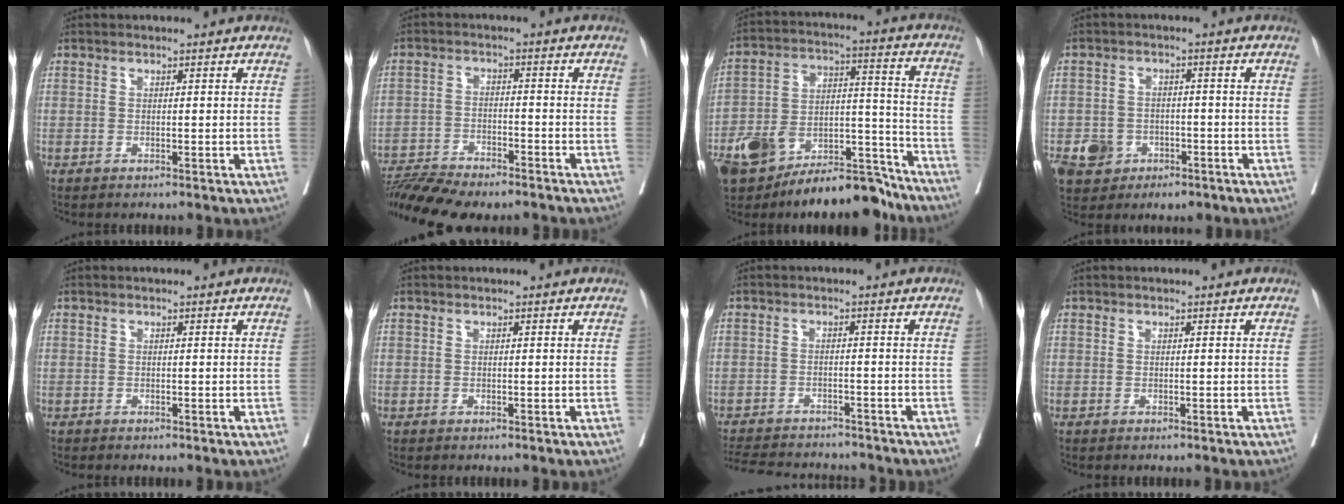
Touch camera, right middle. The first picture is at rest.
{"total": 12.0, "force": [-10.8, 1.9, 5.0], "torque": [-0.081, 0.004, -0.171]}
{"total": 19.3, "force": [-14.9, 7.0, 10.1], "torque": [-0.172, 0.037, -0.251]}
{"total": 8.1, "force": [-4.6, 5.9, 2.9], "torque": [-0.056, 0.013, -0.064]}
{"total": 0.0}
{"total": 0.0}
{"total": 12.2, "force": [-11.3, 2.5, 3.9], "torque": [-0.077, -0.004, -0.156]}
{"total": 0.0}